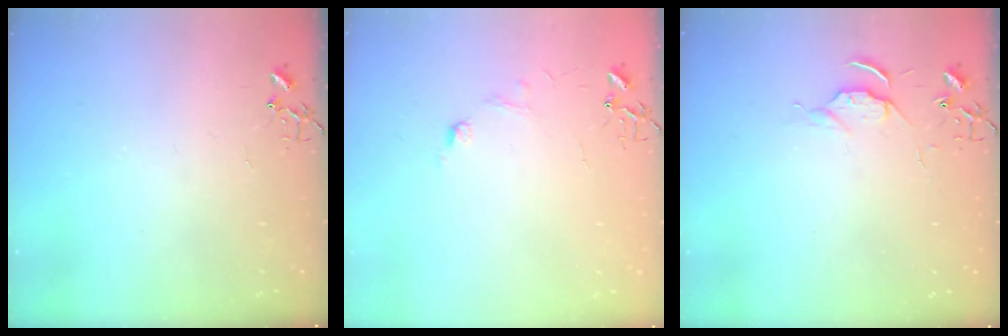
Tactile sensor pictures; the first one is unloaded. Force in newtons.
{"total": 6.6, "press": 6.5, "slide": 0.7}
{"total": 5.1, "press": 5.1, "slide": 0.7}